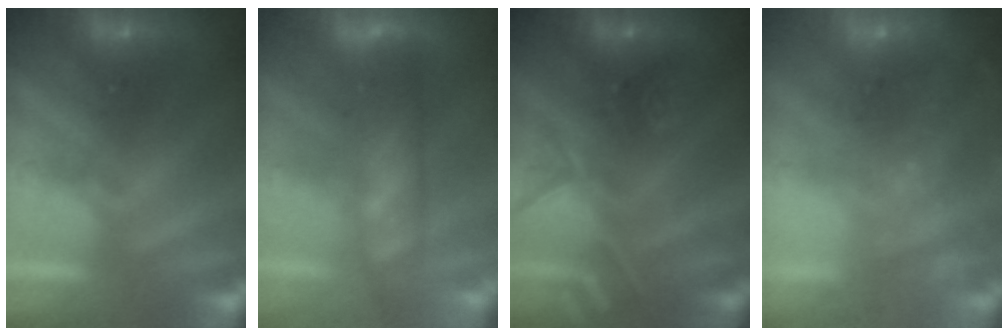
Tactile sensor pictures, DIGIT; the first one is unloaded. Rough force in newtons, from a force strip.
{"total": 3.7}
{"total": 2.3}
{"total": 9.6}